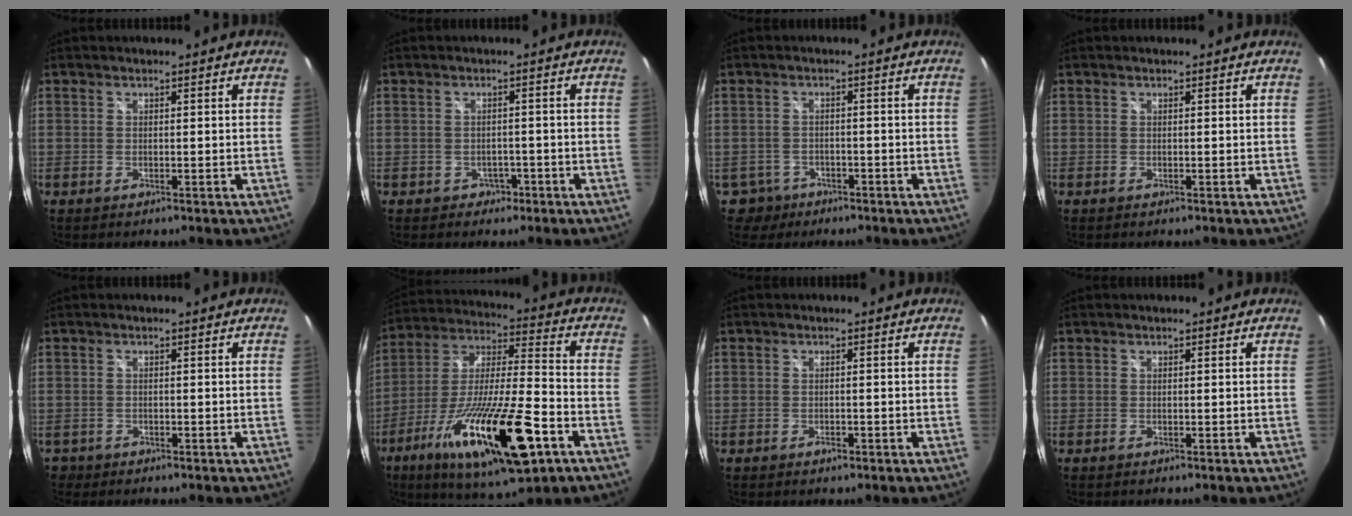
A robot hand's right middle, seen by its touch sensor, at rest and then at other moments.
{"total": 2.7, "force": [-1.3, 2.3, 0.5], "torque": [-0.014, 0.002, -0.014]}
{"total": 4.2, "force": [-2.5, 3.4, 0.4], "torque": [-0.021, 0.004, -0.037]}
{"total": 0.0}
{"total": 2.1, "force": [-1.3, 1.5, 0.4], "torque": [-0.013, -0.004, -0.022]}
{"total": 25.6, "force": [-12.1, 6.1, 21.7], "torque": [-0.396, -0.059, -0.205]}
{"total": 1.2, "force": [-0.8, 0.7, 0.5], "torque": [-0.009, -0.003, -0.014]}
{"total": 0.0}